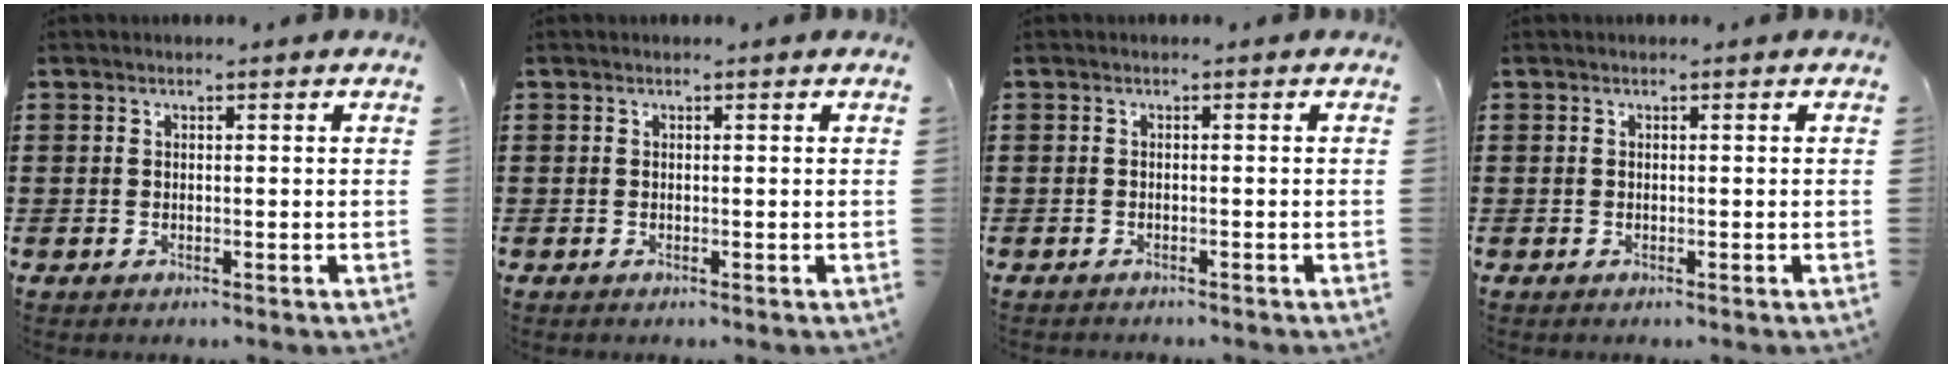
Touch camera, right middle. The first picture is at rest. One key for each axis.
{"total": 0.0}
{"total": 0.5, "fx": -0.5, "fy": 0.0, "fz": 0.0, "tx": -0.001, "ty": 0.000, "tz": -0.011}
{"total": 0.0}